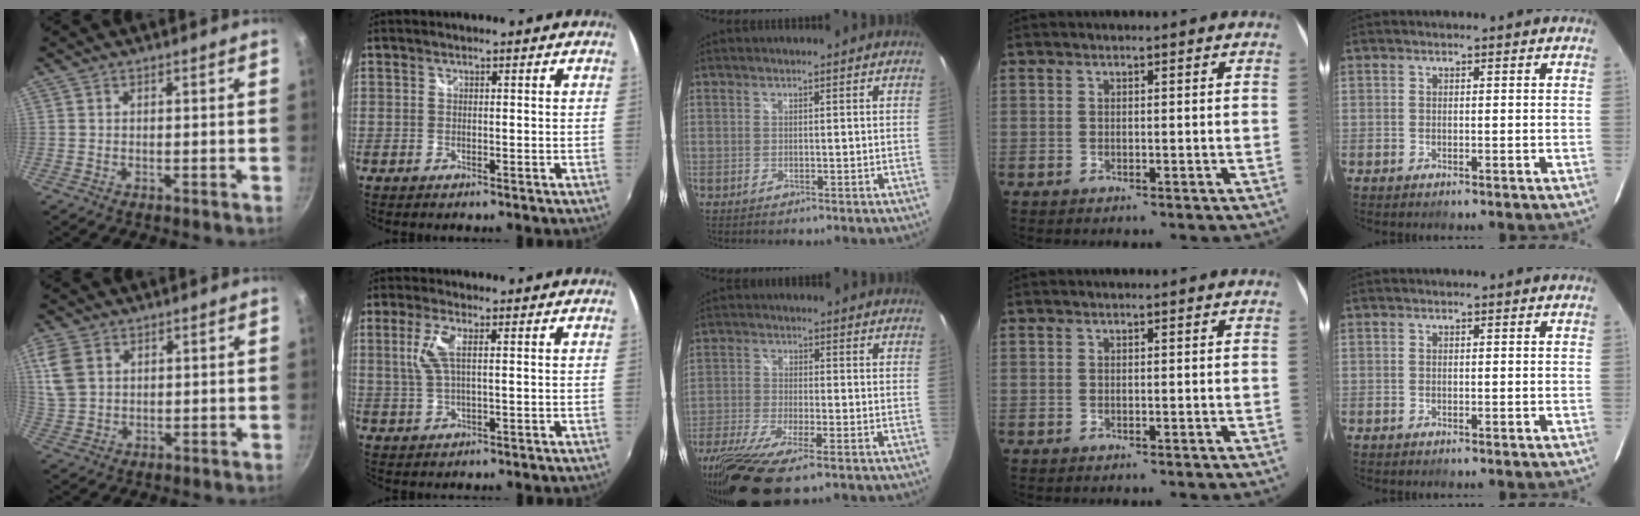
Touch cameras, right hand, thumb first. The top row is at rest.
{"thumb": {"total": 7.0, "force": [2.7, 4.9, 4.2], "torque": [-0.079, -0.005, 0.060]}, "index": {"total": 5.1, "force": [1.1, 1.3, 4.8], "torque": [-0.105, 0.004, 0.026]}, "middle": {"total": 15.6, "force": [-11.0, 3.1, 10.6], "torque": [-0.231, -0.058, -0.202]}}